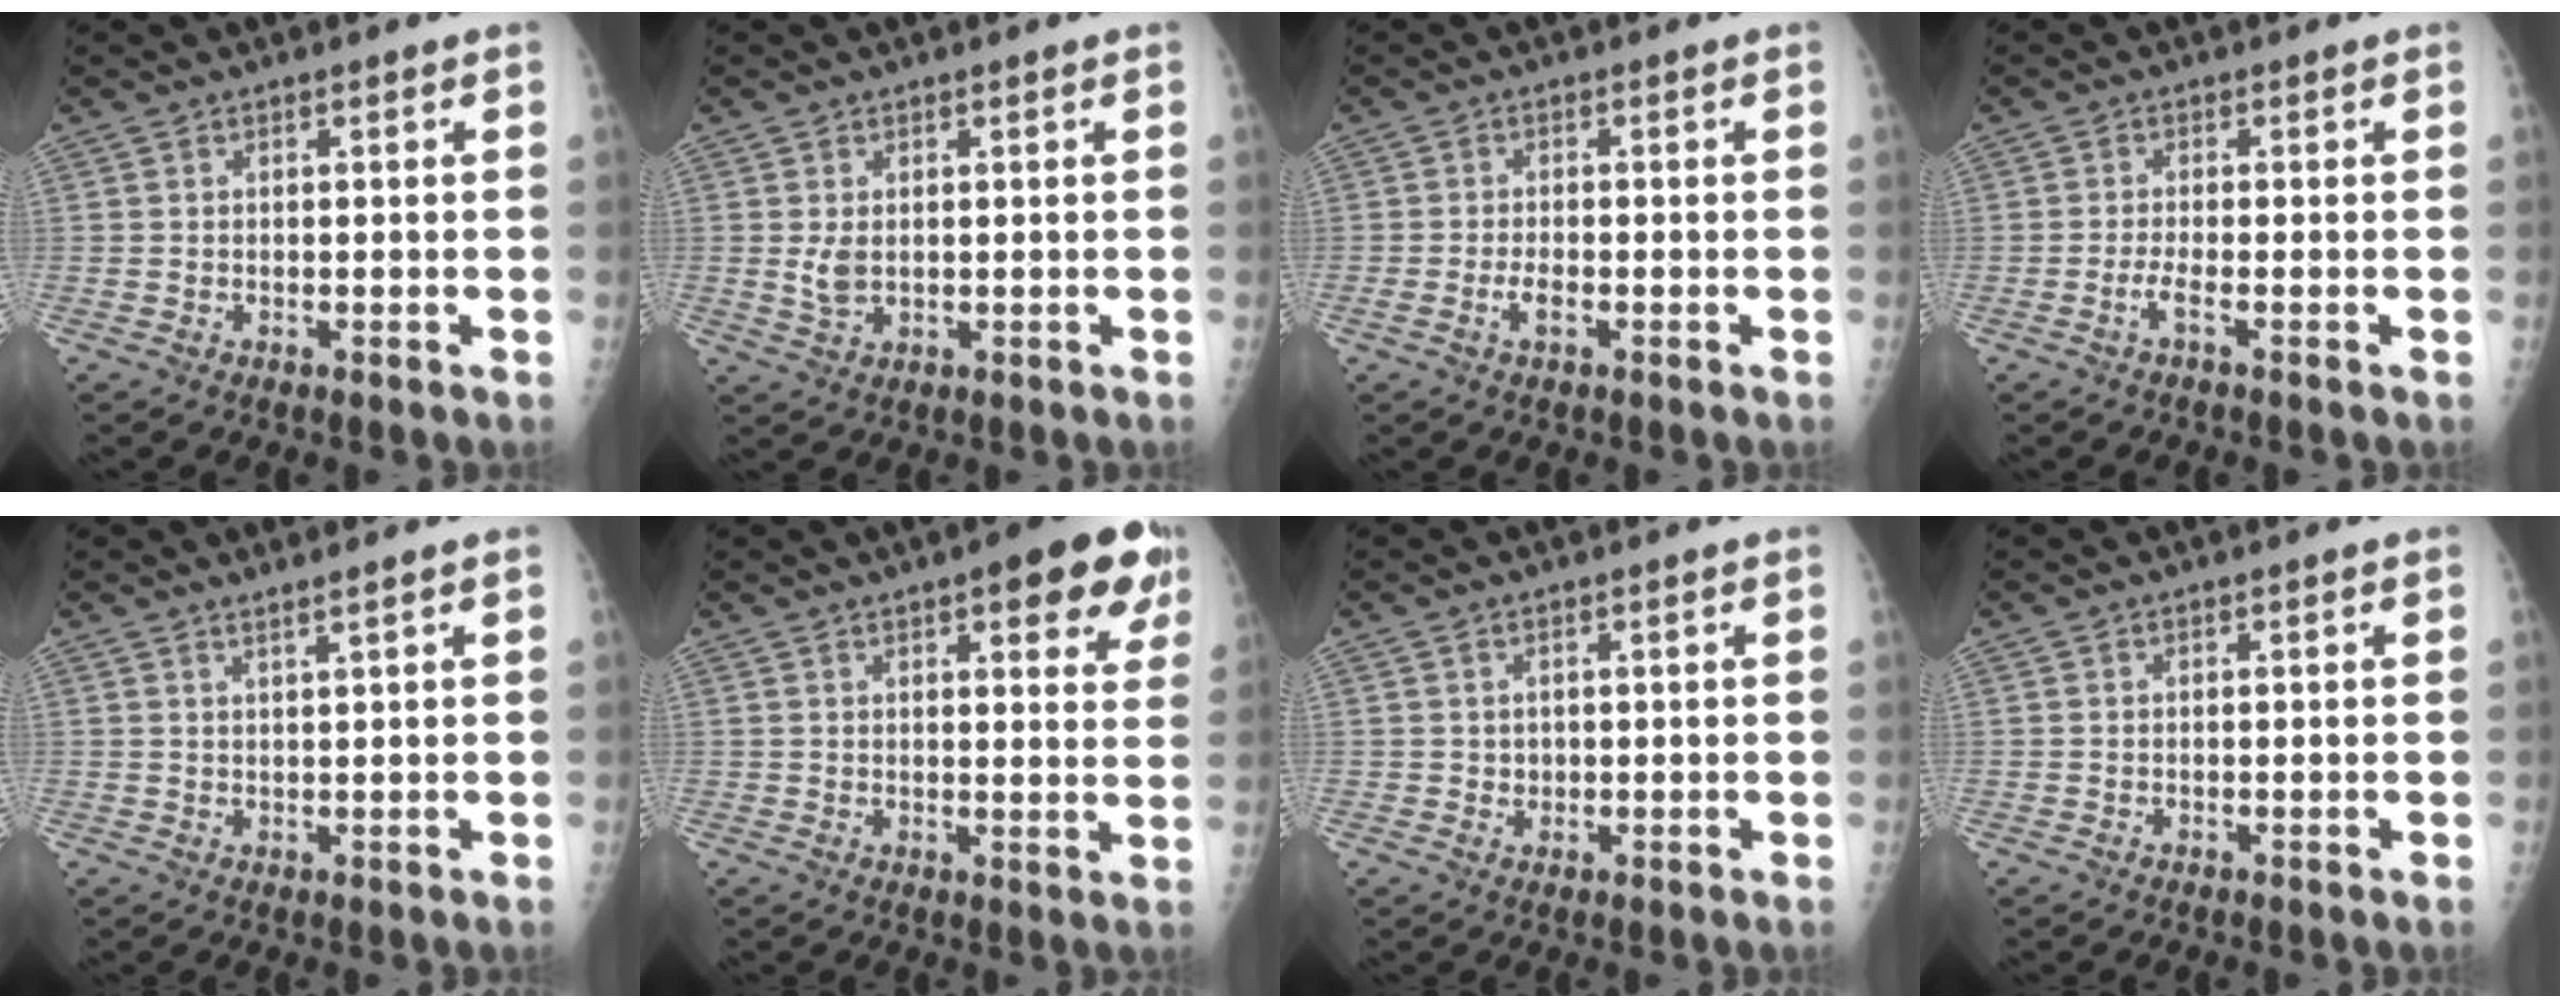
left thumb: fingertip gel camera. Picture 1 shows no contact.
{"total": 2.8, "force": [0.3, 1.8, 2.2], "torque": [-0.040, -0.008, 0.010]}
{"total": 2.3, "force": [-1.2, 1.0, 1.7], "torque": [-0.040, 0.007, -0.023]}
{"total": 1.8, "force": [-1.1, -0.1, 1.4], "torque": [-0.037, -0.001, -0.028]}
{"total": 1.6, "force": [1.3, -0.7, 0.6], "torque": [-0.014, -0.013, 0.027]}
{"total": 11.2, "force": [6.0, 3.9, 8.6], "torque": [-0.067, -0.018, 0.067]}
{"total": 0.9, "force": [0.2, 0.9, 0.1], "torque": [0.007, 0.000, 0.004]}
{"total": 0.0}